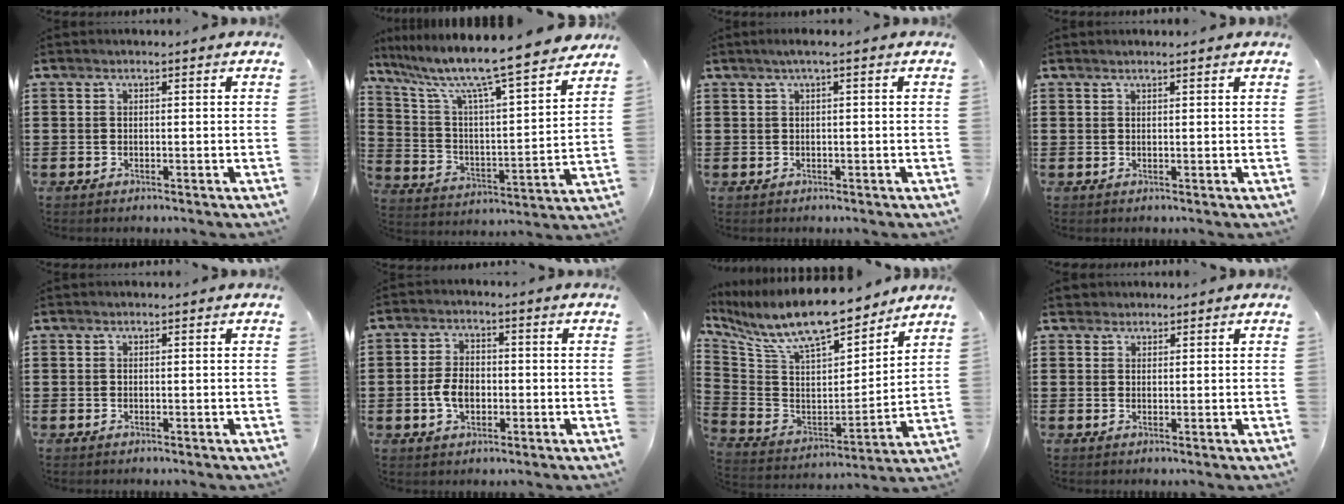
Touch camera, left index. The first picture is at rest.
{"total": 10.4, "force": [9.0, 0.0, 5.4], "torque": [-0.134, -0.074, 0.141]}
{"total": 1.4, "force": [0.2, 0.0, 1.4], "torque": [-0.021, -0.004, 0.005]}
{"total": 0.9, "force": [0.8, 0.0, 0.4], "torque": [-0.009, -0.001, 0.015]}
{"total": 0.0}
{"total": 5.0, "force": [-1.0, 3.0, 3.8], "torque": [-0.091, 0.001, -0.024]}
{"total": 11.7, "force": [9.9, 2.6, 5.7], "torque": [-0.151, -0.062, 0.175]}
{"total": 1.7, "force": [1.4, 0.9, 0.0], "torque": [-0.003, 0.006, 0.029]}